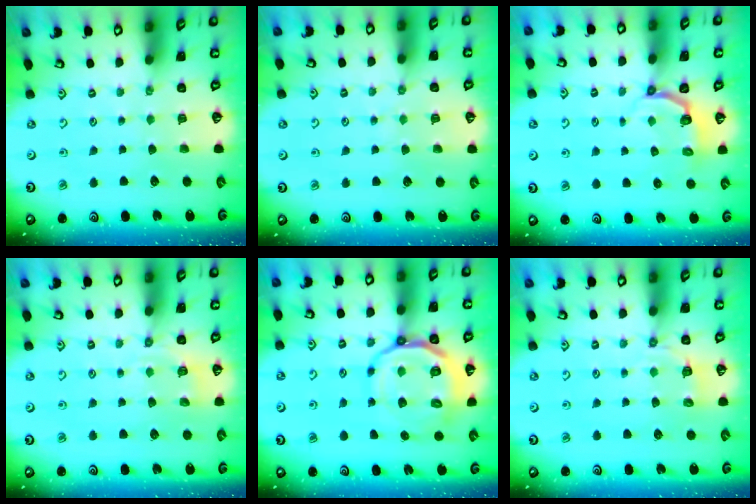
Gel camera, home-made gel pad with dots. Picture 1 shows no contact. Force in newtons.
{"total": 4.7, "press": 4.7, "slide": 0.5}
{"total": 3.6, "press": 2.6, "slide": 2.5}
{"total": 4.6, "press": 4.3, "slide": 1.6}
{"total": 15.3, "press": 15.1, "slide": 2.6}
{"total": 4.5, "press": 4.1, "slide": 2.0}